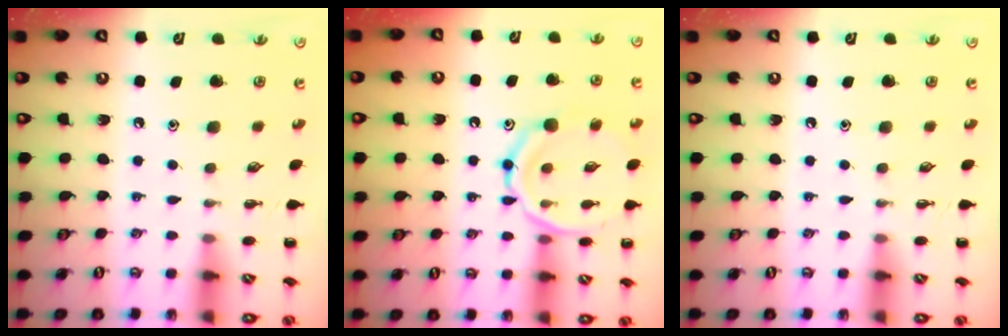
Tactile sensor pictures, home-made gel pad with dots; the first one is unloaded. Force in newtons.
{"total": 13.5, "press": 13.5, "slide": 1.3}
{"total": 0.0}